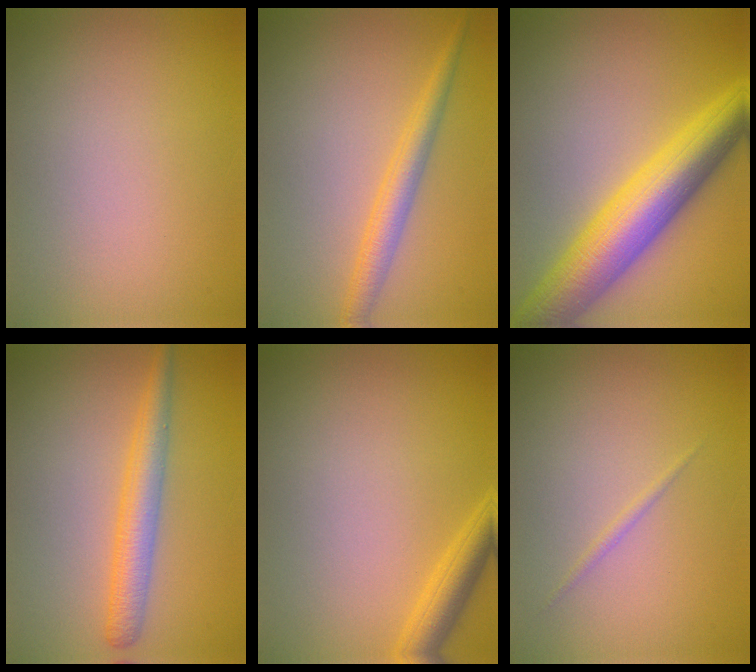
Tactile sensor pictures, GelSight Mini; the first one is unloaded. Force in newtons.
{"total": 2.7, "press": 2.7, "slide": 0.2}
{"total": 9.3, "press": 9.3, "slide": 0.1}
{"total": 3.4, "press": 3.4, "slide": 0.0}
{"total": 2.8, "press": 2.8, "slide": 0.2}
{"total": 0.5, "press": 0.5, "slide": 0.0}